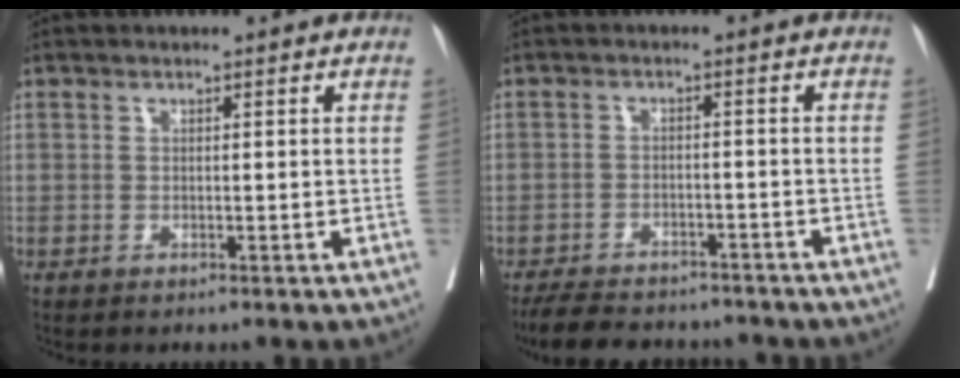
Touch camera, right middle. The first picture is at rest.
{"total": 11.4, "force": [-10.3, 3.3, 3.8], "torque": [-0.066, -0.001, -0.141]}